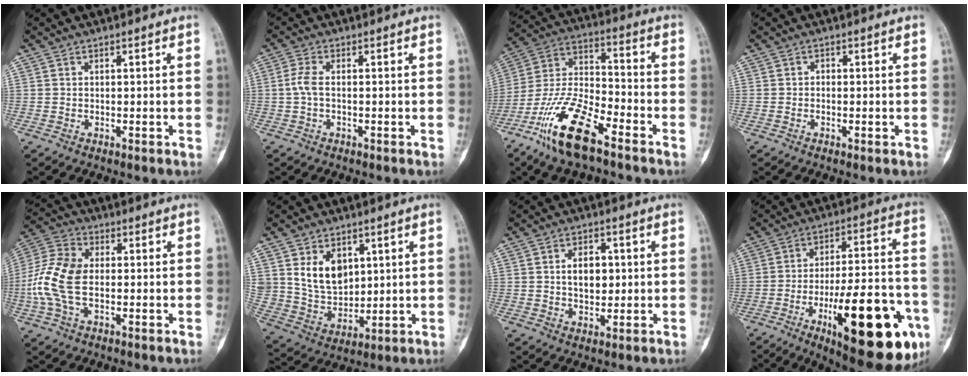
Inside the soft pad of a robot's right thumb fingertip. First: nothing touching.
{"total": 3.0, "force": [-0.2, 1.2, 2.8], "torque": [-0.067, 0.000, -0.010]}
{"total": 16.0, "force": [-9.9, 5.3, 11.4], "torque": [-0.228, 0.057, -0.193]}
{"total": 0.8, "force": [-0.2, 0.5, 0.6], "torque": [-0.003, 0.001, -0.007]}
{"total": 11.9, "force": [-0.9, 7.0, 9.6], "torque": [-0.217, 0.023, -0.023]}
{"total": 11.5, "force": [4.0, 8.2, 7.0], "torque": [-0.093, -0.025, 0.094]}
{"total": 6.2, "force": [0.8, 4.1, 4.7], "torque": [-0.051, -0.004, 0.013]}
{"total": 27.6, "force": [-10.7, 9.0, 23.8], "torque": [-0.298, 0.040, -0.146]}